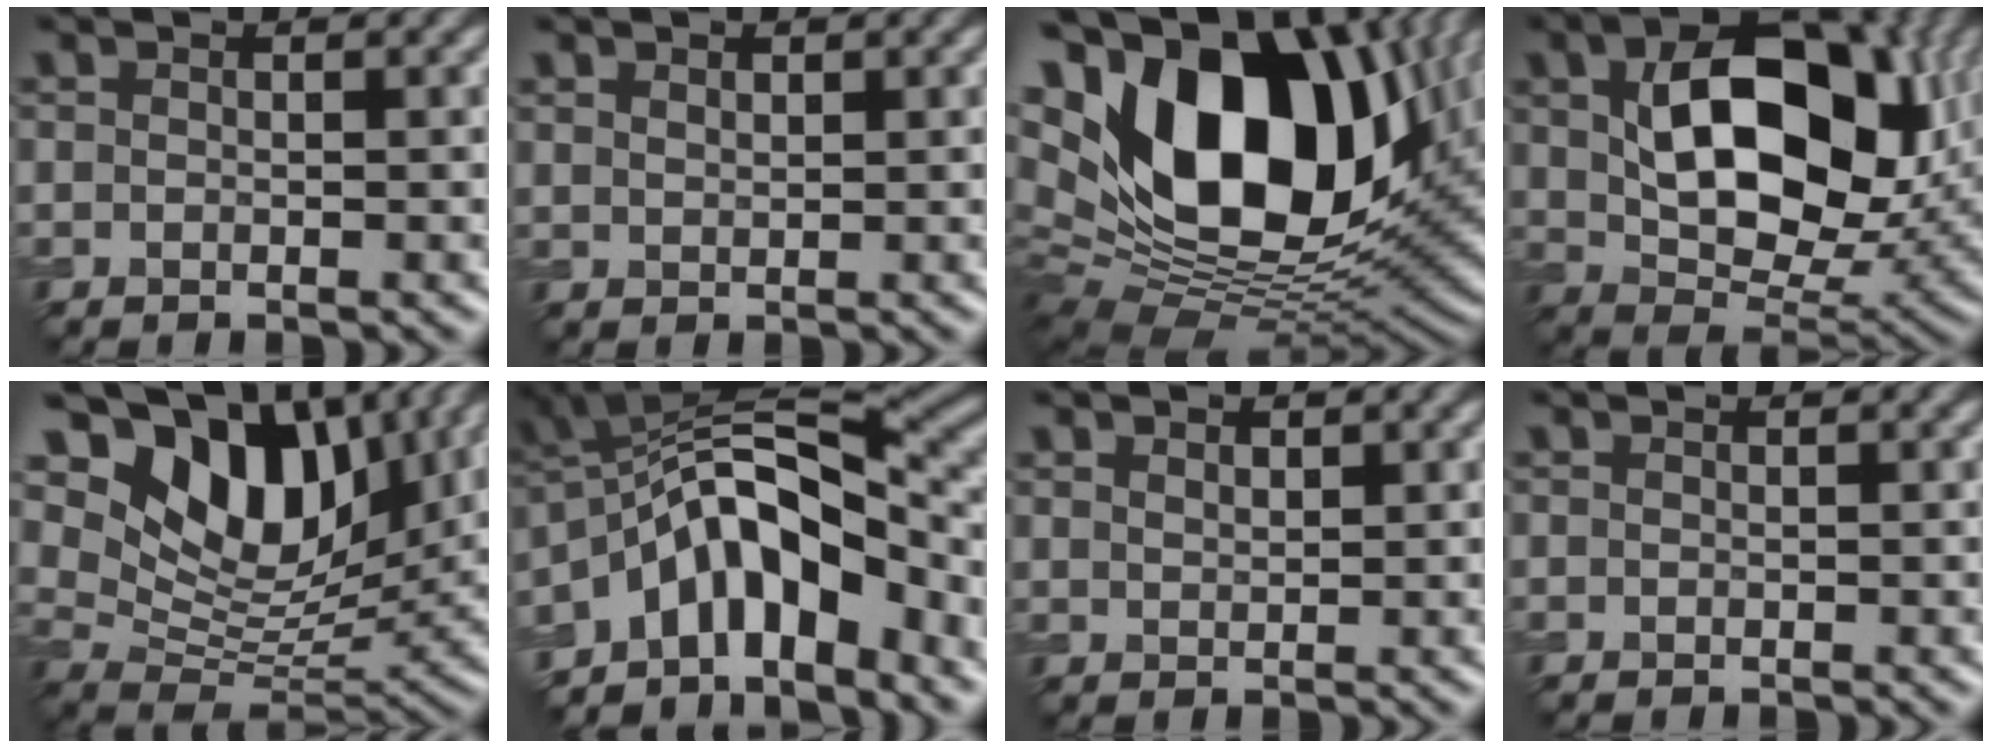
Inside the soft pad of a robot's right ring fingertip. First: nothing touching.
{"total": 1.0, "force": [0.9, 0.4, -0.2], "torque": [0.006, 0.005, 0.017]}
{"total": 18.8, "force": [6.1, 11.3, 13.8], "torque": [-0.249, 0.020, 0.108]}
{"total": 13.8, "force": [2.9, 8.8, 10.2], "torque": [-0.168, 0.003, 0.062]}
{"total": 13.3, "force": [7.1, 7.9, 7.9], "torque": [-0.131, 0.012, 0.124]}
{"total": 9.7, "force": [-4.1, 4.6, 7.4], "torque": [-0.101, 0.025, -0.082]}
{"total": 1.2, "force": [1.1, 0.6, -0.1], "torque": [0.004, 0.006, 0.019]}
{"total": 0.0}